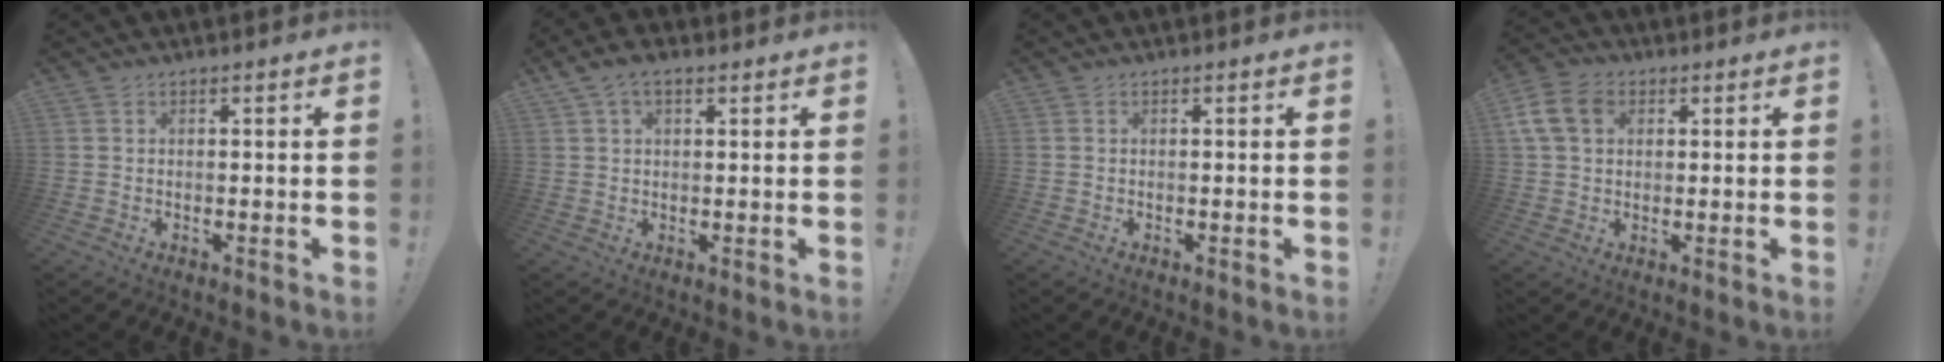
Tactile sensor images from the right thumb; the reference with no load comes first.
{"total": 4.7, "force": [2.5, 2.5, 3.1], "torque": [-0.059, 0.003, 0.047]}
{"total": 0.0}
{"total": 10.8, "force": [3.4, 7.8, 6.7], "torque": [-0.135, 0.000, 0.068]}